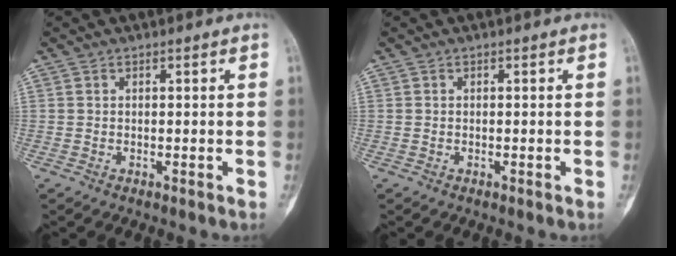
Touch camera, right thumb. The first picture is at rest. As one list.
[{"total": 0.0}]